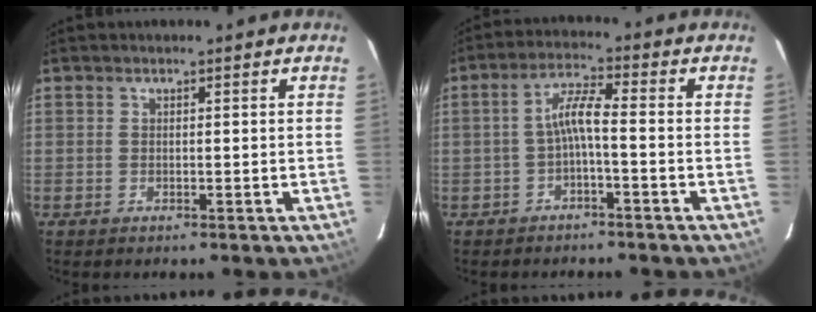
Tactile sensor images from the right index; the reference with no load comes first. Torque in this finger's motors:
{"motor_torque": [0.90, -0.21, 0.46, 0.10]}